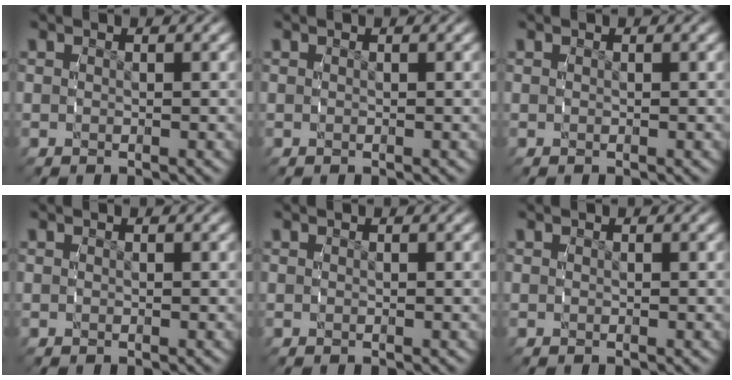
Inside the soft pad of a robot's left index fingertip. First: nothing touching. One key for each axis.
{"total": 0.0}
{"total": 0.0}
{"total": 0.0}
{"total": 0.0}
{"total": 0.0}